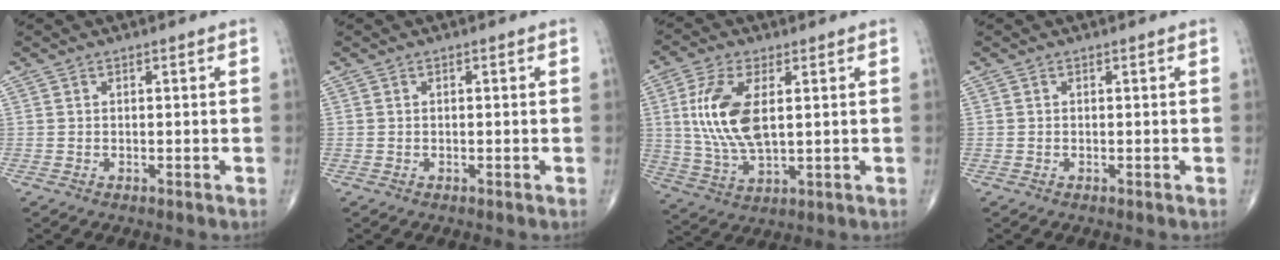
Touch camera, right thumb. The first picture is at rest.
{"total": 0.0}
{"total": 12.4, "force": [2.2, 5.7, 10.8], "torque": [-0.232, -0.009, 0.050]}
{"total": 0.0}